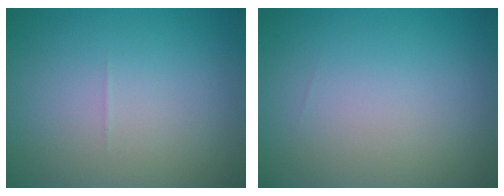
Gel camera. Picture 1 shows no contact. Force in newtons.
{"total": 0.0}